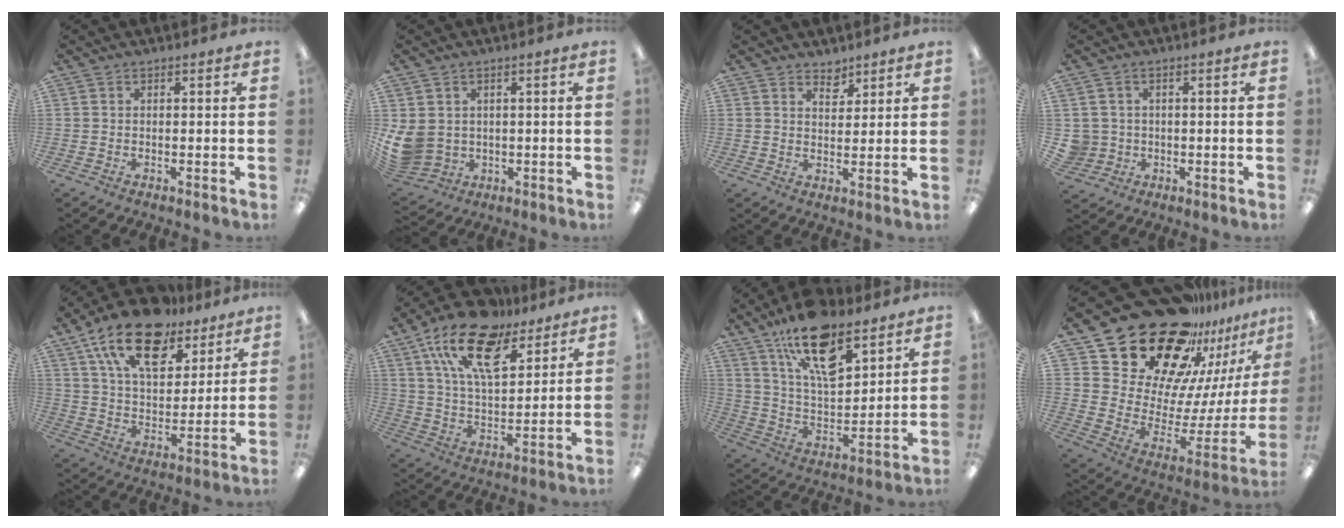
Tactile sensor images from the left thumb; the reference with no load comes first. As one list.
[{"total": 7.2, "force": [0.8, 6.4, 3.0], "torque": [-0.089, -0.004, 0.019]}, {"total": 4.0, "force": [3.5, 1.9, 0.6], "torque": [0.004, -0.025, 0.062]}, {"total": 3.7, "force": [0.0, 3.7, 0.1], "torque": [-0.012, 0.009, 0.003]}, {"total": 19.5, "force": [12.9, 9.9, 10.8], "torque": [-0.187, -0.065, 0.229]}, {"total": 18.9, "force": [12.4, 8.7, 11.3], "torque": [-0.200, -0.064, 0.221]}, {"total": 18.4, "force": [12.0, 7.7, 11.6], "torque": [-0.191, -0.061, 0.207]}, {"total": 28.5, "force": [21.6, 13.9, 12.4], "torque": [-0.206, -0.167, 0.410]}]